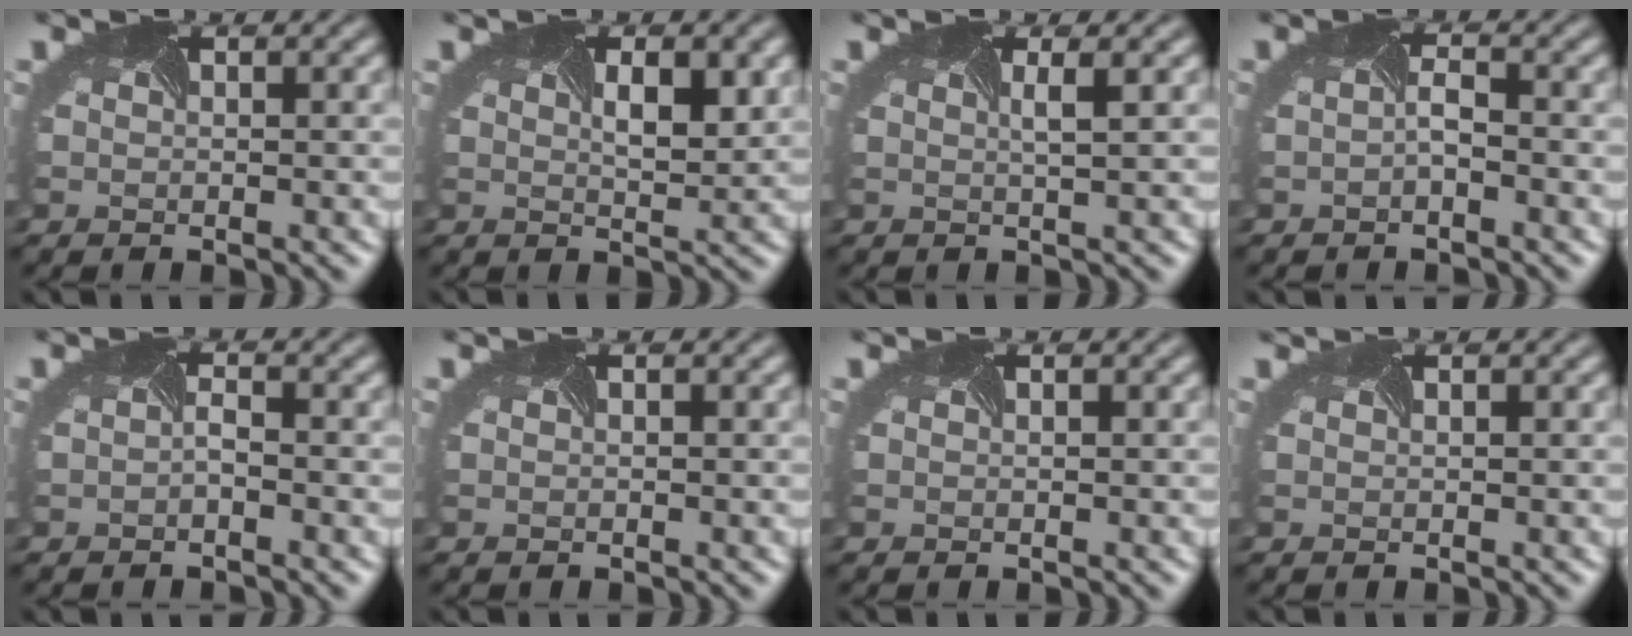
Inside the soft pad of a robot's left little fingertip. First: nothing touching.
{"total": 3.0, "force": [1.0, 1.0, 2.7], "torque": [-0.045, -0.003, 0.017]}
{"total": 1.4, "force": [0.4, 0.3, 1.3], "torque": [-0.009, 0.007, -0.007]}
{"total": 1.1, "force": [-0.7, 0.1, 0.8], "torque": [-0.021, -0.003, -0.015]}
{"total": 0.9, "force": [-0.8, 0.0, 0.4], "torque": [-0.014, -0.004, -0.016]}
{"total": 0.0}
{"total": 0.0}
{"total": 0.7, "force": [0.7, 0.0, 0.1], "torque": [-0.003, -0.005, 0.006]}